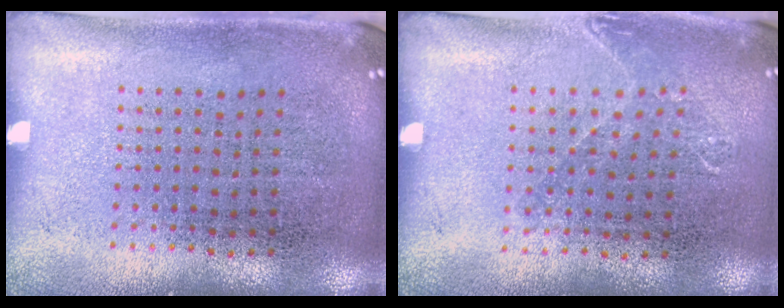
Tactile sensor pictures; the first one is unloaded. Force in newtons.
{"total": 0.8, "press": 0.8, "slide": 0.1}